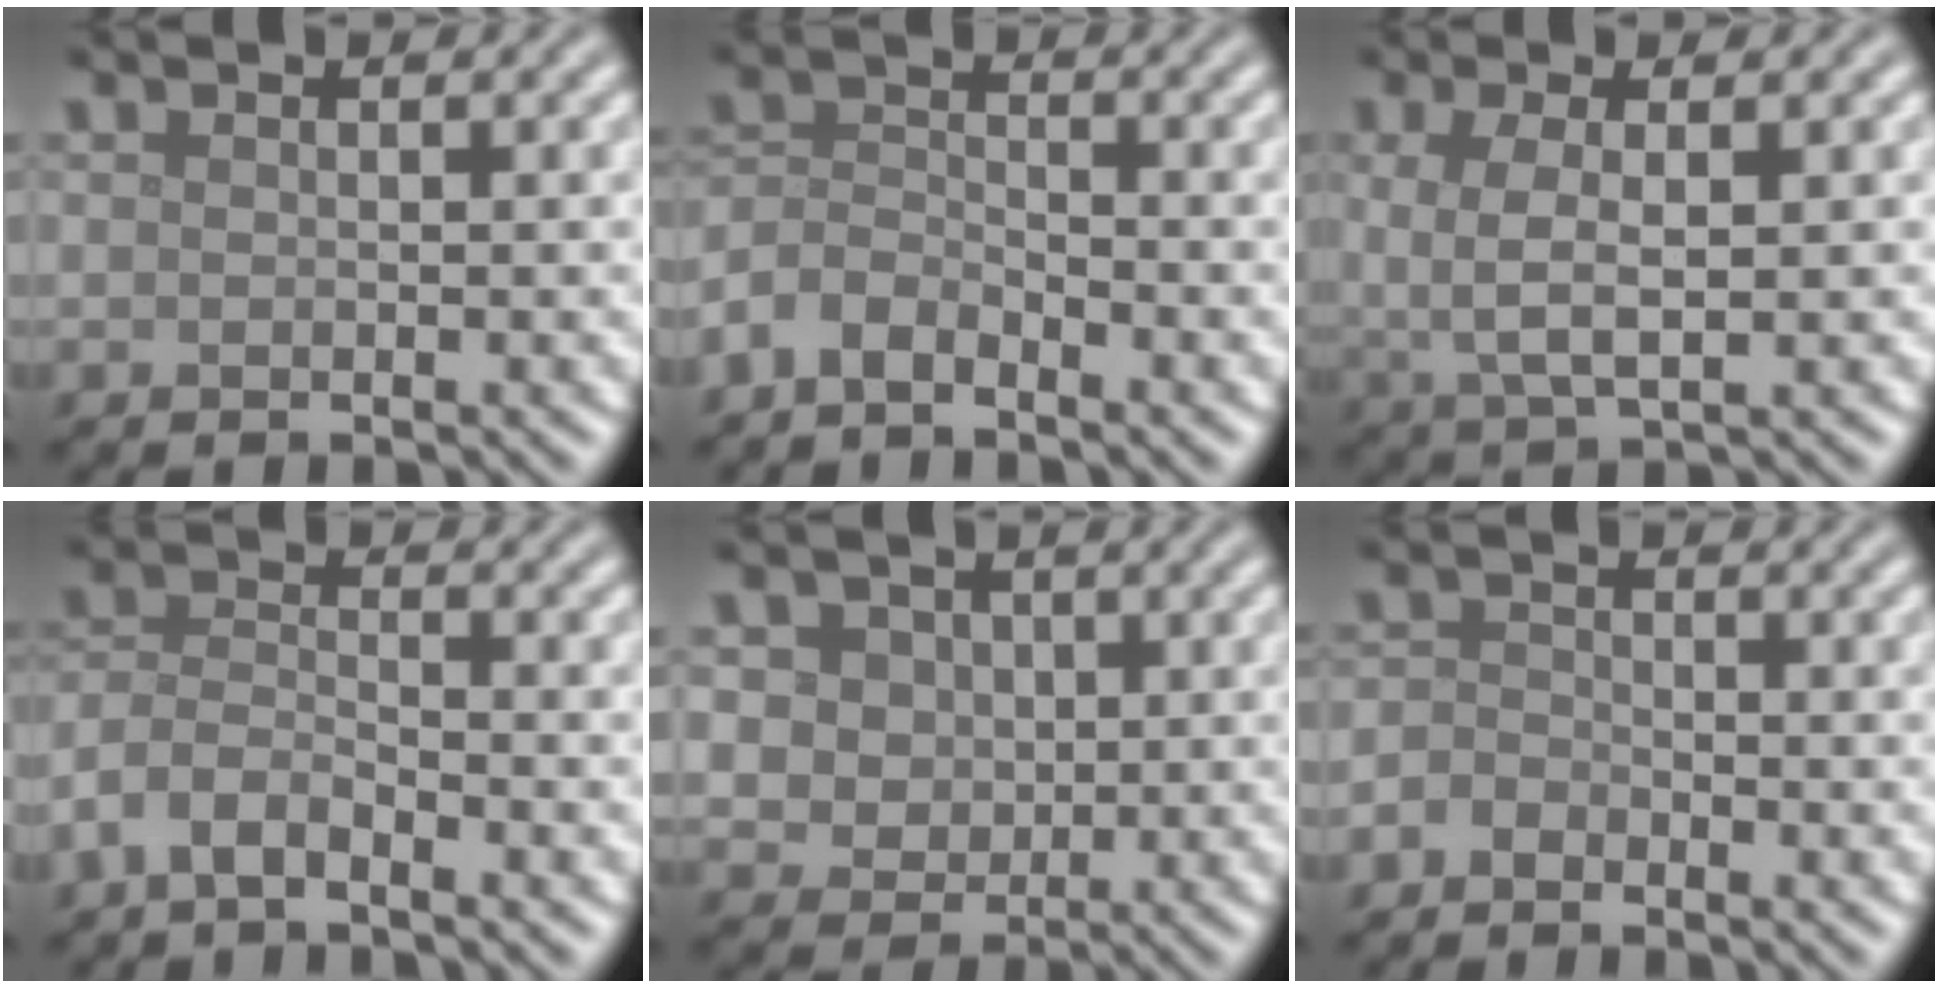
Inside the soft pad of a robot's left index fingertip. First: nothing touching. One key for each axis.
{"total": 2.9, "fx": -2.3, "fy": 1.3, "fz": 1.2, "tx": -0.027, "ty": 0.005, "tz": -0.059}
{"total": 3.3, "fx": 0.2, "fy": 1.1, "fz": 3.1, "tx": -0.068, "ty": -0.002, "tz": 0.006}
{"total": 3.1, "fx": -2.2, "fy": 1.1, "fz": 1.8, "tx": -0.042, "ty": 0.005, "tz": -0.055}
{"total": 5.0, "fx": 1.7, "fy": 4.1, "fz": 2.3, "tx": -0.045, "ty": 0.011, "tz": 0.019}
{"total": 1.4, "fx": -1.1, "fy": 0.8, "fz": 0.4, "tx": -0.007, "ty": 0.003, "tz": -0.027}